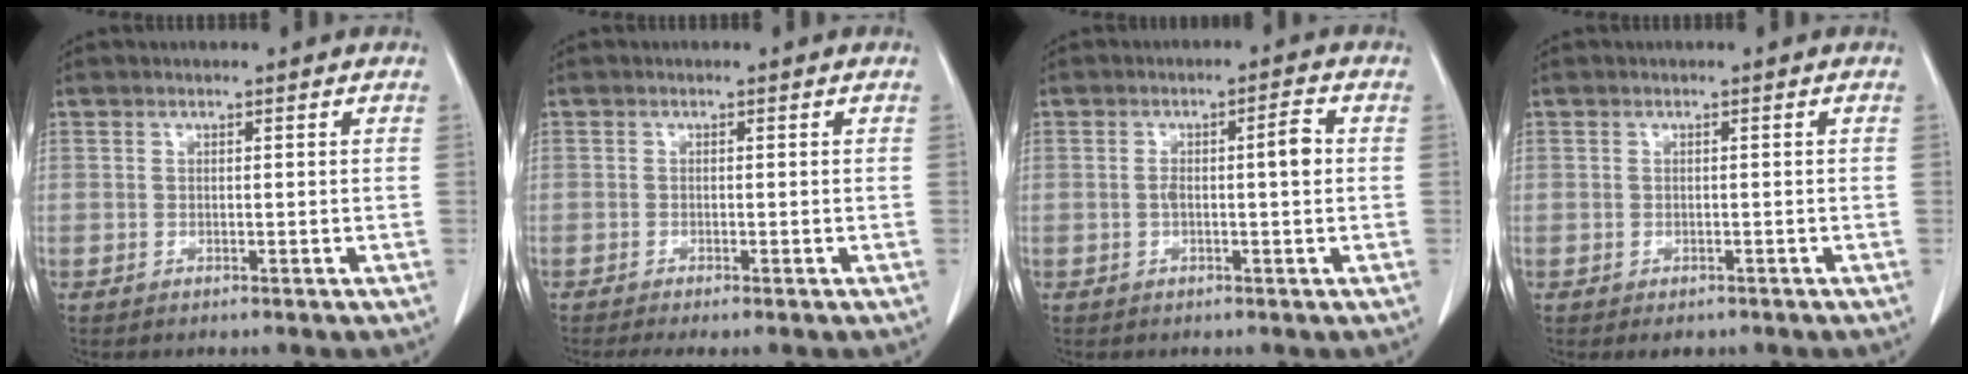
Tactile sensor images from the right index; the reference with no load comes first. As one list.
[{"total": 2.7, "force": [-2.1, 0.3, 1.6], "torque": [-0.027, -0.008, -0.032]}, {"total": 4.2, "force": [0.1, 0.6, 4.2], "torque": [-0.074, 0.014, 0.002]}, {"total": 1.8, "force": [-1.2, 1.2, 0.6], "torque": [-0.006, 0.001, -0.009]}]